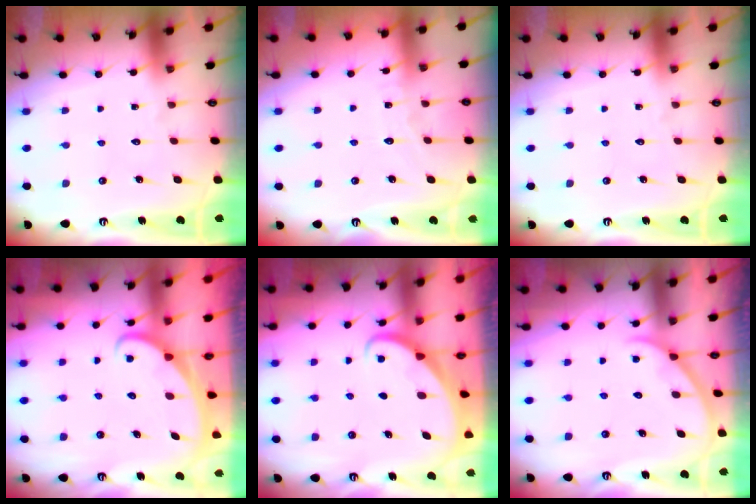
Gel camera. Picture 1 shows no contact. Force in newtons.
{"total": 4.3, "press": 4.3, "slide": 0.1}
{"total": 0.0}
{"total": 2.3, "press": 2.3, "slide": 0.1}
{"total": 1.9, "press": 1.8, "slide": 0.2}
{"total": 2.9, "press": 2.9, "slide": 0.4}